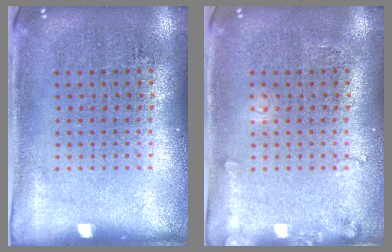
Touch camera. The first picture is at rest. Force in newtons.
{"total": 1.3, "press": 1.3, "slide": 0.1}